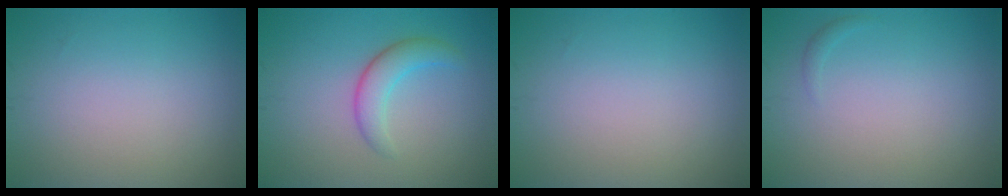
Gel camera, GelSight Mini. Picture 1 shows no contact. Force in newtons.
{"total": 2.9, "press": 2.9, "slide": 0.1}
{"total": 0.0}
{"total": 0.5, "press": 0.5, "slide": 0.1}